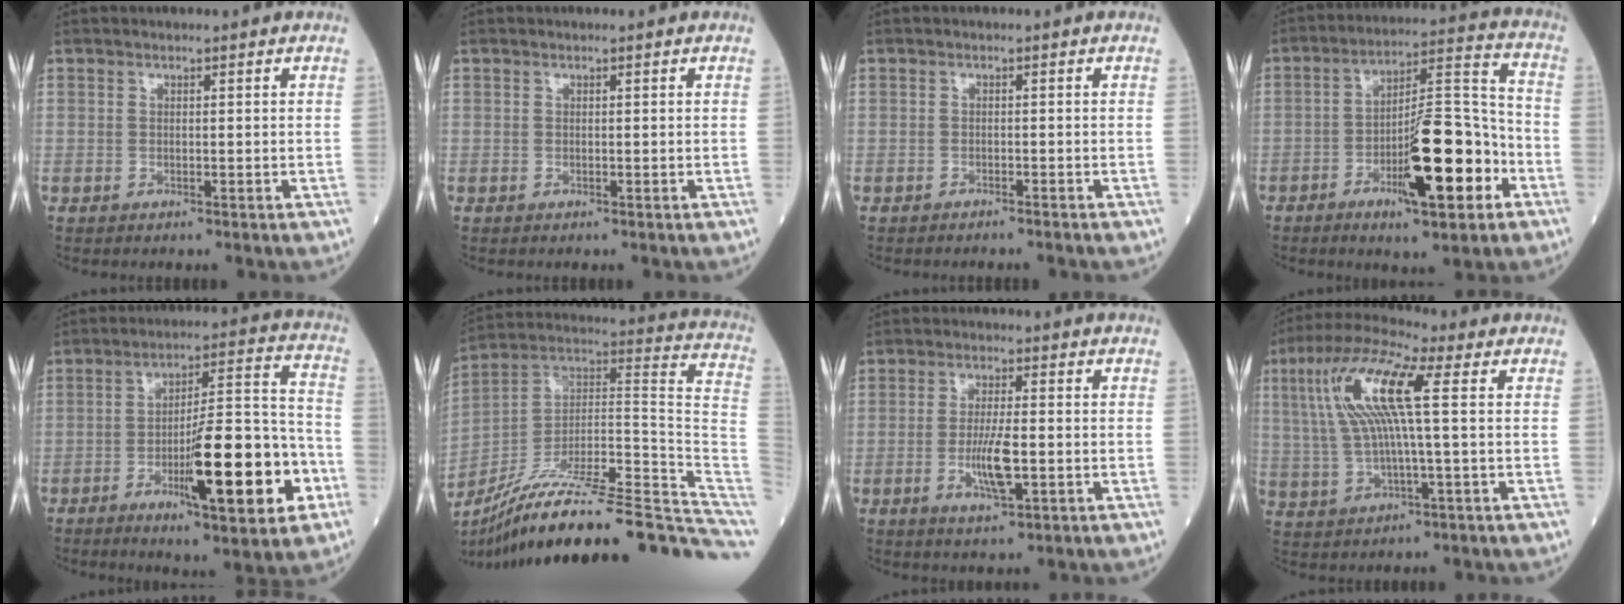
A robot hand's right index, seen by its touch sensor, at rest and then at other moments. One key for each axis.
{"total": 0.0}
{"total": 2.2, "fx": -2.0, "fy": -0.1, "fz": 0.9, "tx": -0.015, "ty": 0.001, "tz": -0.022}
{"total": 15.1, "fx": -5.8, "fy": 2.9, "fz": 13.7, "tx": -0.225, "ty": 0.007, "tz": -0.086}
{"total": 18.1, "fx": -6.6, "fy": 3.0, "fz": 16.6, "tx": -0.257, "ty": 0.005, "tz": -0.091}
{"total": 30.7, "fx": -24.5, "fy": 3.0, "fz": 18.2, "tx": -0.178, "ty": 0.014, "tz": -0.361}
{"total": 5.8, "fx": -1.4, "fy": 0.9, "fz": 5.6, "tx": -0.110, "ty": -0.007, "tz": -0.021}
{"total": 12.1, "fx": 2.7, "fy": 1.2, "fz": 11.8, "tx": -0.250, "ty": 0.026, "tz": 0.050}